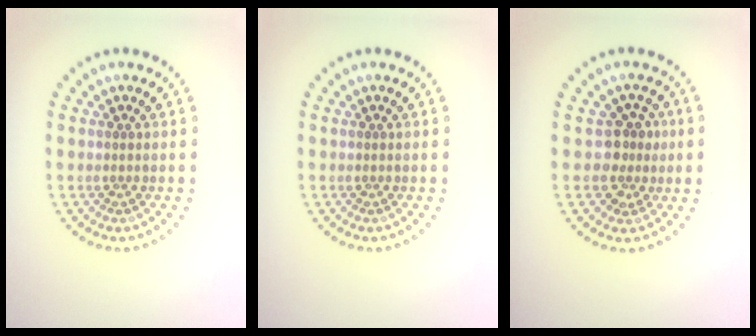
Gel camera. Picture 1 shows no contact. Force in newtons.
{"total": 0.0}
{"total": 2.7, "press": 2.4, "slide": 1.2}